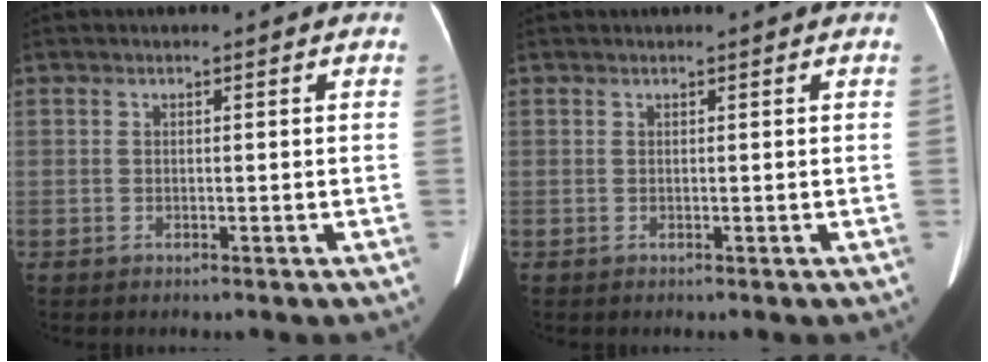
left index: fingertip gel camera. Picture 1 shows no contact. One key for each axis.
{"total": 1.6, "fx": 1.4, "fy": -0.1, "fz": 0.6, "tx": -0.007, "ty": 0.022, "tz": 0.023}